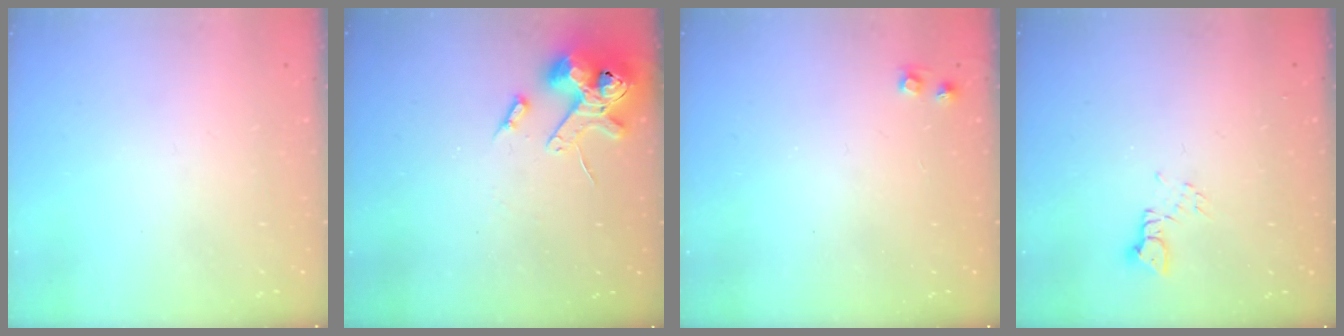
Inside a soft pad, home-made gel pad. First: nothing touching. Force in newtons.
{"total": 12.6, "press": 12.4, "slide": 2.1}
{"total": 3.6, "press": 3.6, "slide": 0.6}
{"total": 2.1, "press": 2.1, "slide": 0.3}